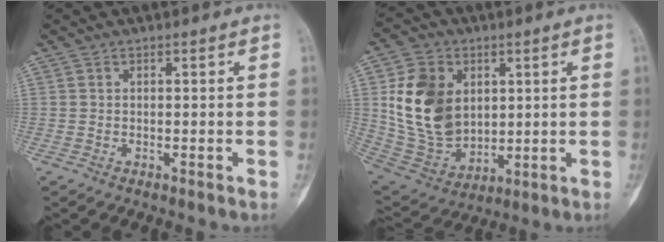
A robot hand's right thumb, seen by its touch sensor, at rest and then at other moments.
{"total": 17.0, "force": [3.4, 12.6, 11.0], "torque": [-0.173, -0.017, 0.083]}